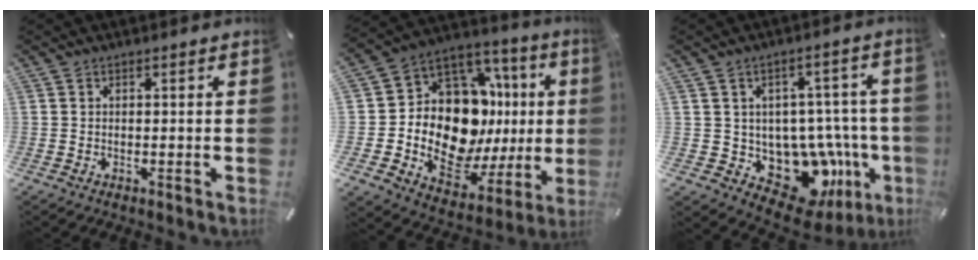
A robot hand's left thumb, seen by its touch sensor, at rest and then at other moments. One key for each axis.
{"total": 17.7, "fx": 1.4, "fy": 12.0, "fz": 13.0, "tx": -0.206, "ty": -0.059, "tz": 0.029}
{"total": 13.5, "fx": -4.7, "fy": 10.3, "fz": 7.4, "tx": -0.090, "ty": 0.006, "tz": -0.055}